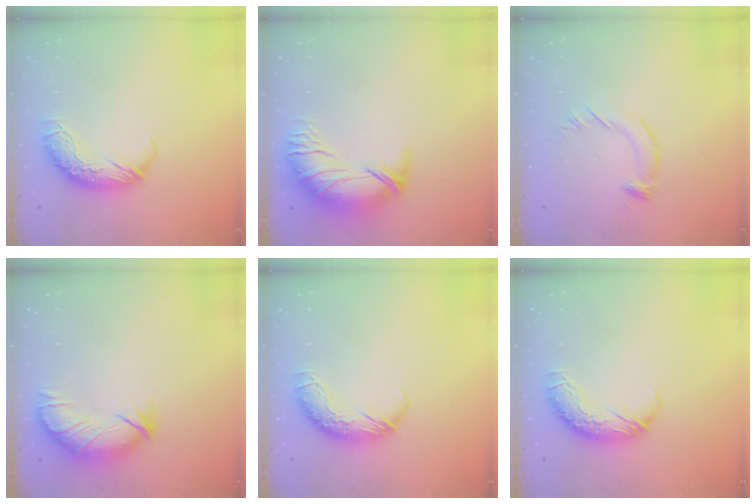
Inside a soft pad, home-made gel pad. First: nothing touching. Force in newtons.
{"total": 2.5, "press": 0.1, "slide": 2.5}
{"total": 4.0, "press": 3.9, "slide": 0.2}
{"total": 3.9, "press": 3.3, "slide": 2.0}
{"total": 0.0}
{"total": 0.0}